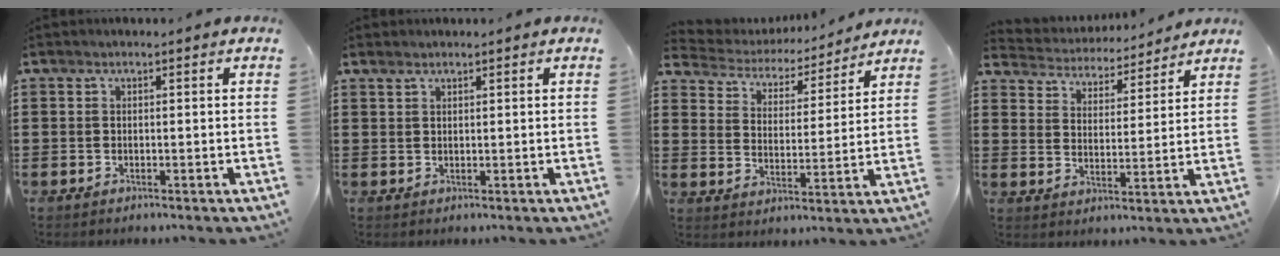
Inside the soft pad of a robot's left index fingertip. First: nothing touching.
{"total": 1.0, "force": [0.9, 0.3, 0.3], "torque": [-0.007, 0.001, 0.018]}
{"total": 3.8, "force": [3.7, 0.8, 0.3], "torque": [-0.031, -0.029, 0.056]}
{"total": 4.1, "force": [4.1, 0.3, -0.2], "torque": [-0.022, -0.031, 0.065]}